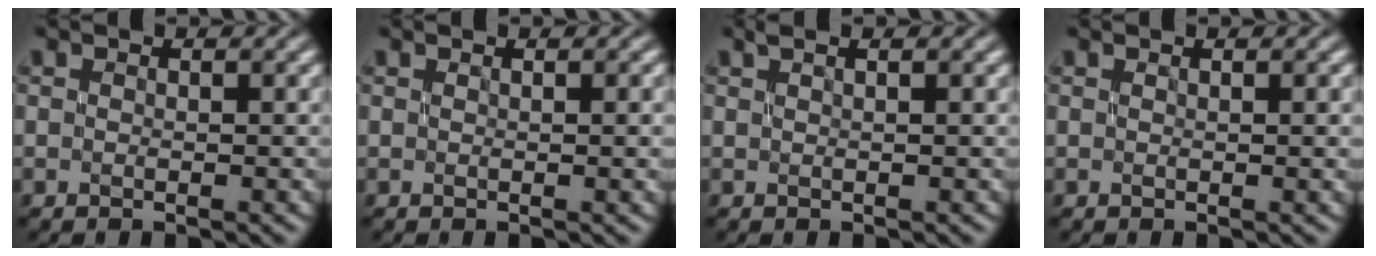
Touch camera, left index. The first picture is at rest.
{"total": 1.4, "force": [0.0, 0.3, 1.3], "torque": [-0.016, -0.001, 0.000]}
{"total": 0.7, "force": [0.4, -0.1, 0.6], "torque": [-0.011, 0.004, 0.007]}
{"total": 1.0, "force": [0.0, 0.2, 1.0], "torque": [-0.013, -0.001, 0.001]}